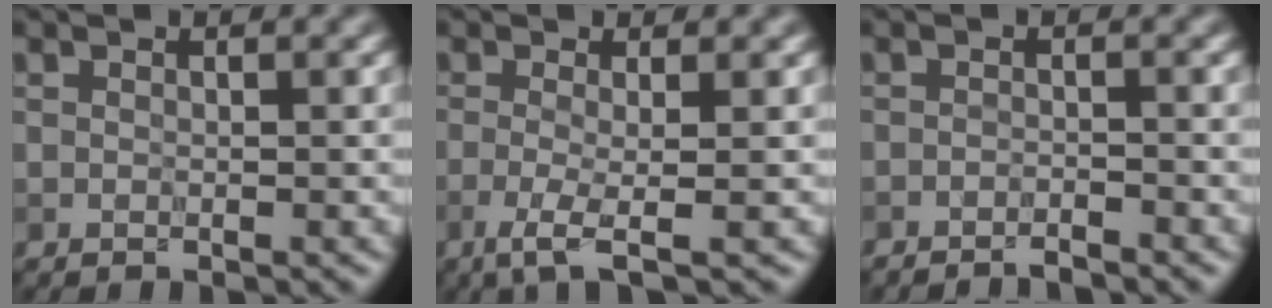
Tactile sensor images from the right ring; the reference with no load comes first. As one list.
[{"total": 3.1, "force": [-1.1, 0.7, 2.8], "torque": [-0.053, -0.001, -0.031]}, {"total": 2.1, "force": [-2.0, 0.1, 0.4], "torque": [-0.001, 0.001, -0.033]}]